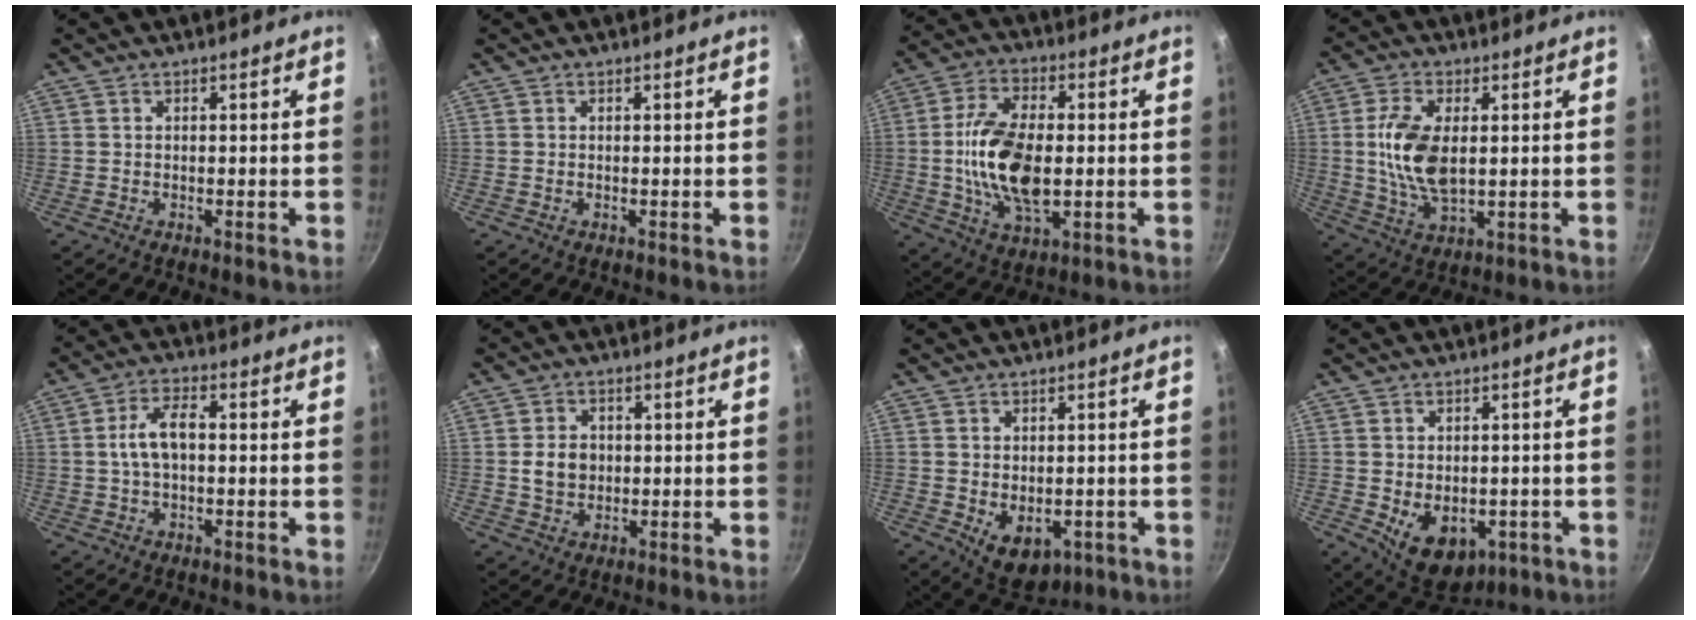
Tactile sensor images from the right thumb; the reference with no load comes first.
{"total": 0.0}
{"total": 15.9, "force": [-0.7, 8.1, 13.6], "torque": [-0.258, 0.001, -0.012]}
{"total": 11.5, "force": [0.9, 5.9, 9.8], "torque": [-0.200, -0.010, 0.023]}
{"total": 6.7, "force": [0.2, 3.5, 5.8], "torque": [-0.115, 0.020, -0.002]}
{"total": 5.4, "force": [0.1, 4.4, 3.1], "torque": [-0.038, 0.003, 0.003]}
{"total": 8.4, "force": [-2.5, 5.6, 5.7], "torque": [-0.069, 0.001, -0.021]}
{"total": 11.3, "force": [-3.5, 7.7, 7.5], "torque": [-0.096, 0.001, -0.034]}